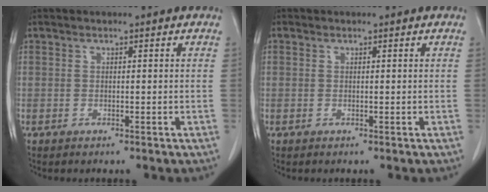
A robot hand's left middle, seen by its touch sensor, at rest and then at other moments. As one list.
[{"total": 0.0}]